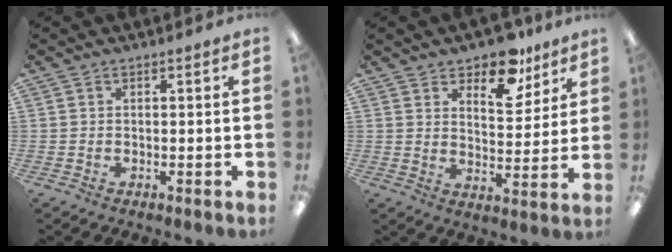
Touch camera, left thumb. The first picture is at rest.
{"total": 11.0, "force": [8.6, 5.0, 4.7], "torque": [-0.056, -0.053, 0.152]}